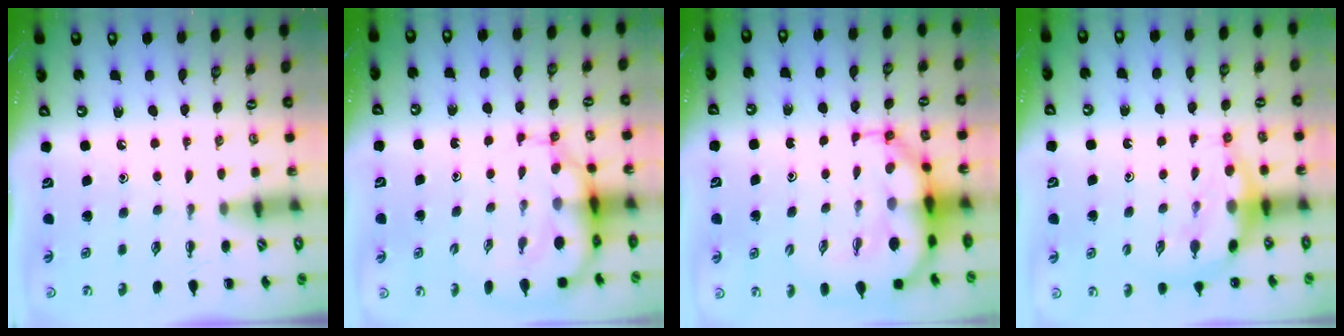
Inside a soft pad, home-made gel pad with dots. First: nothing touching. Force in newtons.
{"total": 7.6, "press": 7.3, "slide": 2.2}
{"total": 9.0, "press": 8.6, "slide": 2.4}
{"total": 7.0, "press": 6.9, "slide": 0.9}